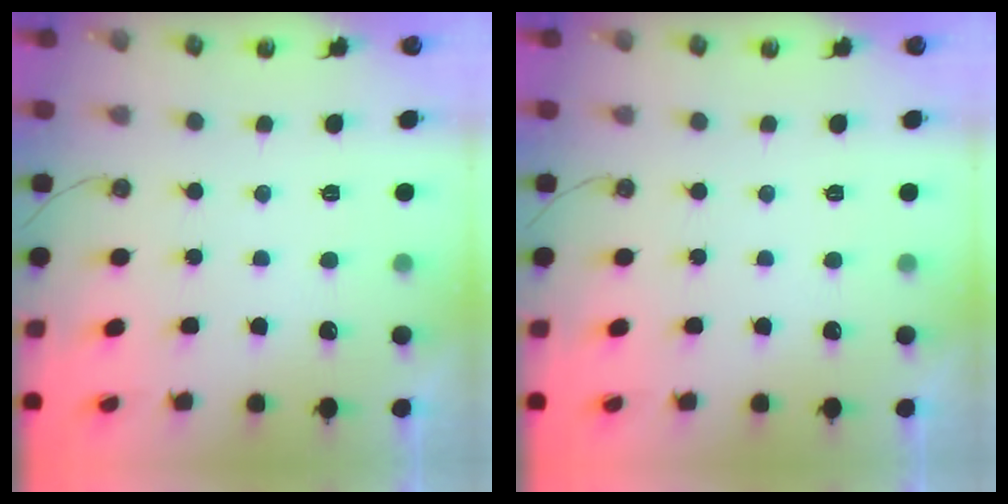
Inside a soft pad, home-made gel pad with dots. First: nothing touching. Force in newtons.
{"total": 0.0}